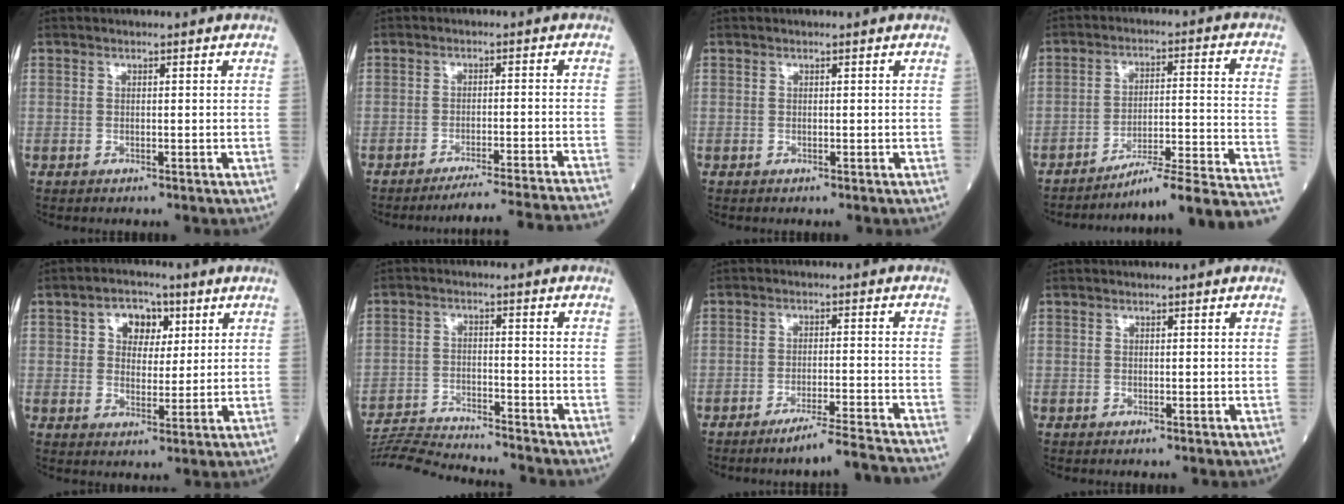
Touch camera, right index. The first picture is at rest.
{"total": 17.2, "force": [-16.3, -2.3, 5.1], "torque": [-0.029, -0.029, -0.208]}
{"total": 0.0}
{"total": 17.2, "force": [-15.0, -1.3, 8.3], "torque": [-0.062, 0.020, -0.209]}
{"total": 6.0, "force": [2.3, 4.2, 3.6], "torque": [-0.053, 0.019, 0.038]}
{"total": 12.9, "force": [-12.6, -0.8, 3.0], "torque": [-0.049, -0.004, -0.206]}
{"total": 9.5, "force": [-8.5, -1.9, 3.7], "torque": [-0.029, -0.010, -0.133]}
{"total": 0.0}